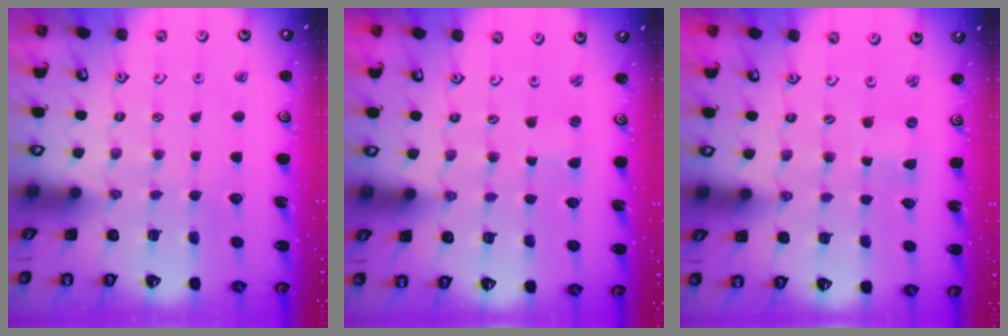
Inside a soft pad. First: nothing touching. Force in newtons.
{"total": 0.0}
{"total": 0.0}